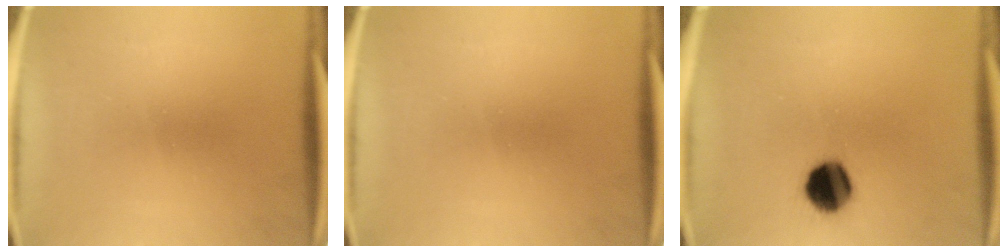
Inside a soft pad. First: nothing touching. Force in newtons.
{"total": 0.0}
{"total": 10.2}